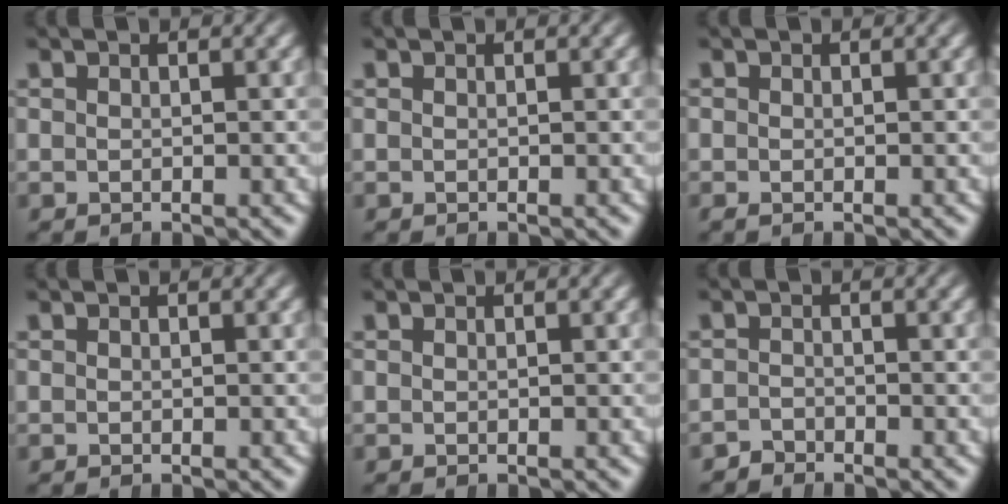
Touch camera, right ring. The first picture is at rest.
{"total": 0.0}
{"total": 0.7, "force": [-0.5, 0.4, 0.3], "torque": [-0.010, -0.006, -0.006]}
{"total": 0.0}
{"total": 0.0}
{"total": 1.8, "force": [-1.7, 0.3, -0.5], "torque": [0.005, -0.011, -0.026]}